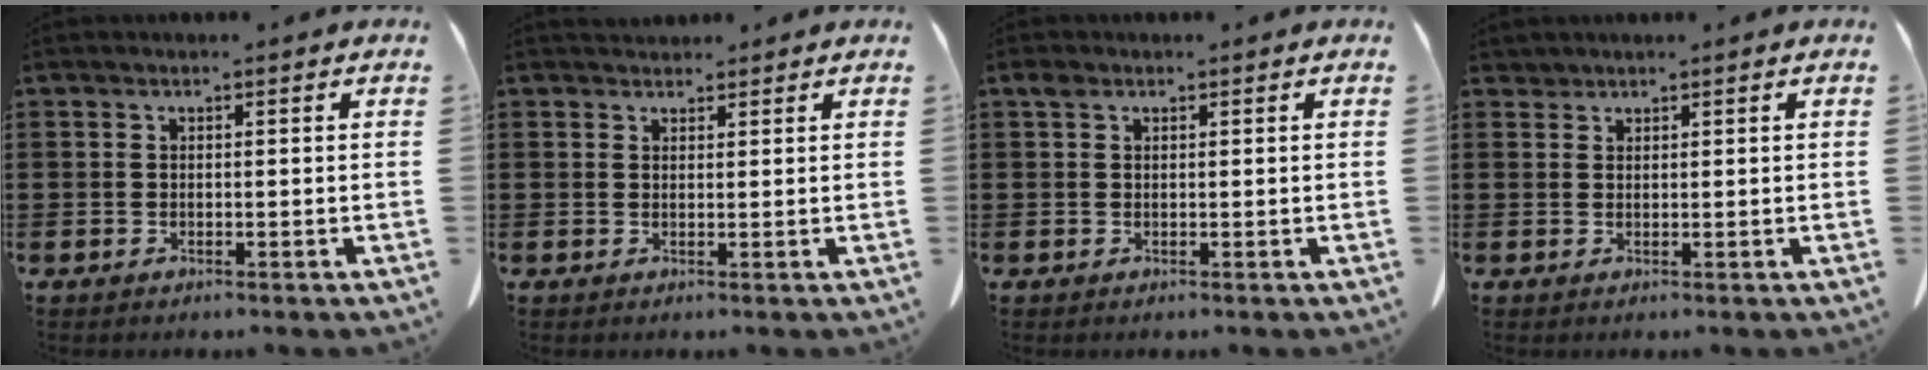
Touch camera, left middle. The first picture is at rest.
{"total": 1.5, "force": [1.4, 0.6, 0.1], "torque": [-0.006, 0.003, 0.027]}
{"total": 1.1, "force": [0.6, 0.7, 0.7], "torque": [-0.018, 0.004, 0.010]}
{"total": 0.9, "force": [0.9, 0.2, 0.0], "torque": [-0.004, 0.000, 0.018]}